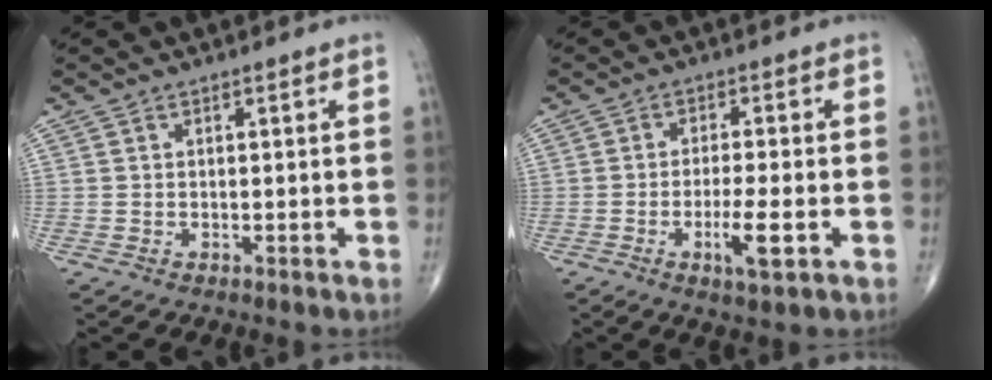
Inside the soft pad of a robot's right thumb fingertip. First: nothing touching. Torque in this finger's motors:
{"motor_torque": [-0.25, 0.17, 0.11, 0.11, 0.01]}